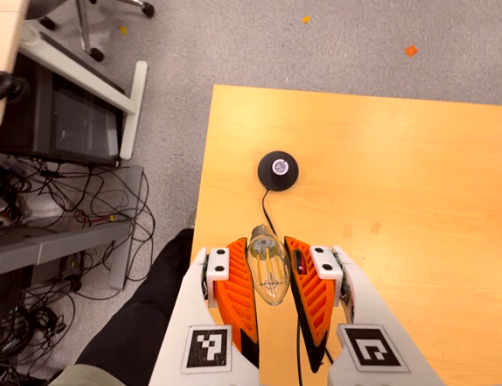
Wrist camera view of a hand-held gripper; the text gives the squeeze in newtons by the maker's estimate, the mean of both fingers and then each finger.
{"total": 19.2, "left": 21.5, "right": 16.8}